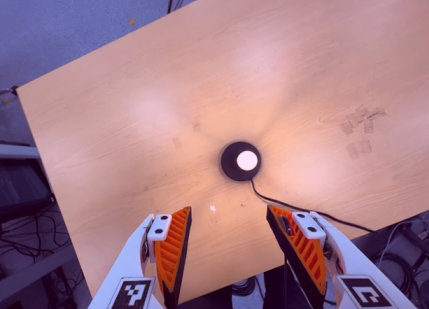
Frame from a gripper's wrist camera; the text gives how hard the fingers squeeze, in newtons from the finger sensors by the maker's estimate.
{"total": 0.0}